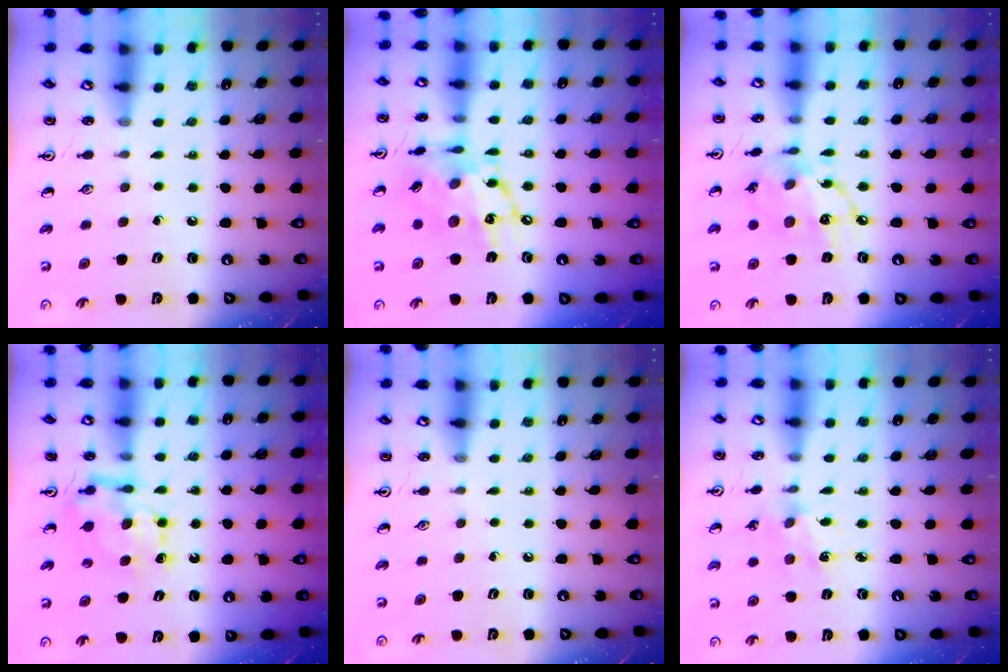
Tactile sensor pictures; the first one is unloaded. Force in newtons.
{"total": 16.0, "press": 15.9, "slide": 1.7}
{"total": 14.7, "press": 14.7, "slide": 1.1}
{"total": 7.0, "press": 7.0, "slide": 0.6}
{"total": 0.0}
{"total": 2.3, "press": 2.3, "slide": 0.4}